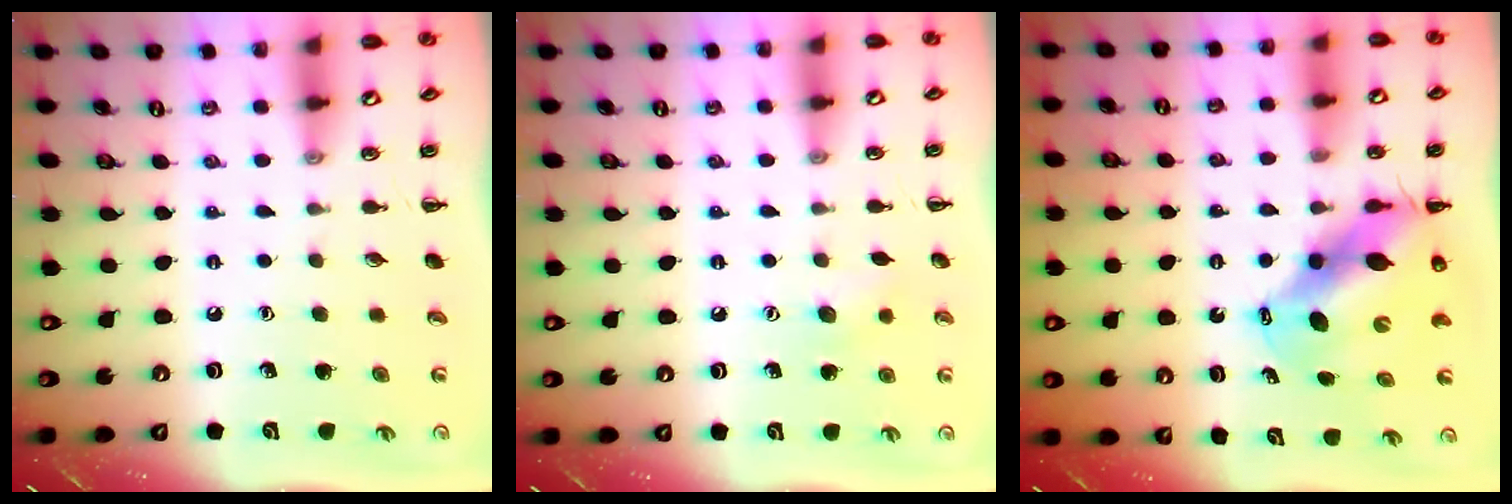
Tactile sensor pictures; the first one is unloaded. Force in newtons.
{"total": 7.6, "press": 7.3, "slide": 2.0}
{"total": 11.6, "press": 11.3, "slide": 2.9}